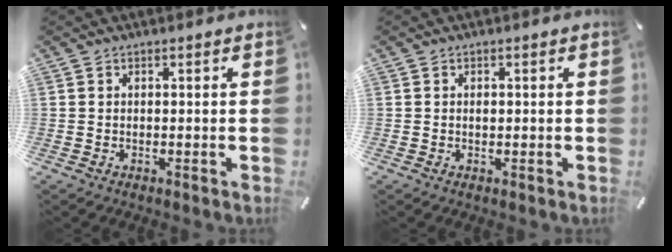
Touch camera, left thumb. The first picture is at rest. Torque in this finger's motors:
{"motor_torque": [-0.05, -0.11, 0.25, -0.03, 0.00]}